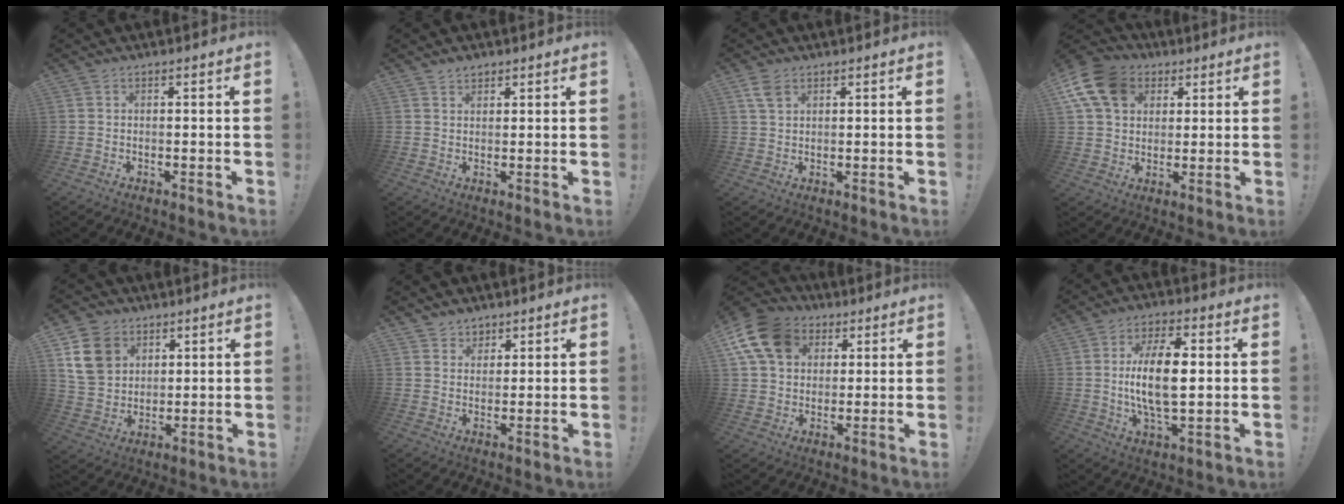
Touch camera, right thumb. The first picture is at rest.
{"total": 2.1, "force": [1.7, 1.1, 0.4], "torque": [0.004, -0.011, 0.031]}
{"total": 4.1, "force": [2.2, 2.3, 2.6], "torque": [-0.041, -0.005, 0.042]}
{"total": 14.3, "force": [5.5, 10.9, 7.5], "torque": [-0.136, -0.012, 0.113]}
{"total": 12.3, "force": [5.5, 9.7, 5.3], "torque": [-0.088, -0.019, 0.112]}
{"total": 3.8, "force": [2.8, 2.6, 0.0], "torque": [0.007, -0.021, 0.051]}
{"total": 14.7, "force": [5.8, 11.2, 7.6], "torque": [-0.133, -0.015, 0.116]}
{"total": 14.1, "force": [0.7, 5.5, 12.9], "torque": [-0.243, -0.002, 0.003]}